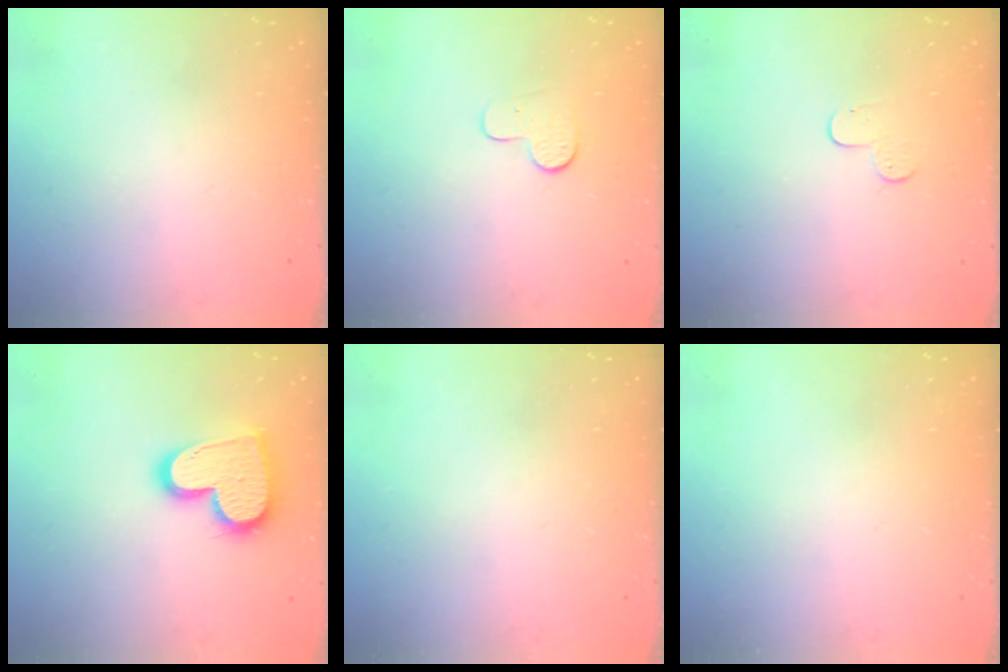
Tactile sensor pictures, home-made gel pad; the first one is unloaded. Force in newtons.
{"total": 4.1, "press": 4.1, "slide": 0.4}
{"total": 4.4, "press": 4.4, "slide": 0.5}
{"total": 16.5, "press": 16.5, "slide": 1.4}
{"total": 0.0}
{"total": 0.0}